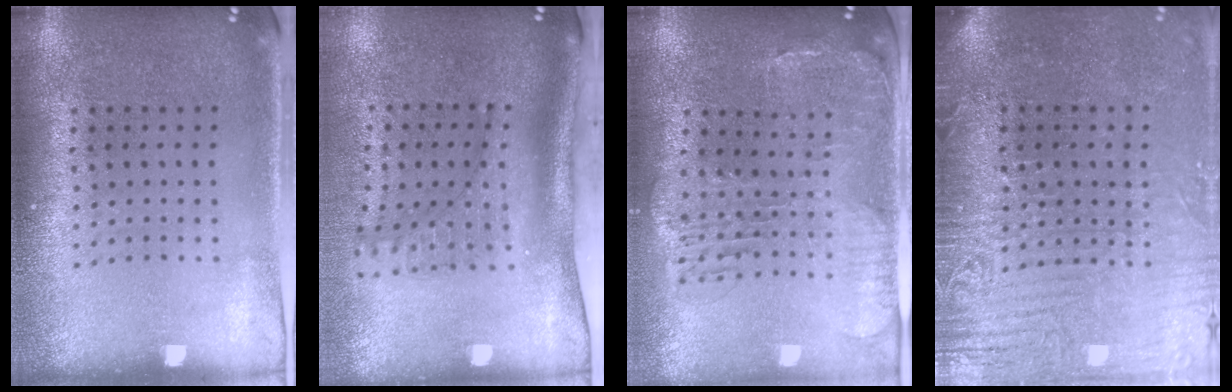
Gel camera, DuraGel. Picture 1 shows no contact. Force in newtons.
{"total": 2.0, "press": 1.5, "slide": 1.3}
{"total": 1.4, "press": 1.4, "slide": 0.4}
{"total": 4.1, "press": 3.8, "slide": 1.6}